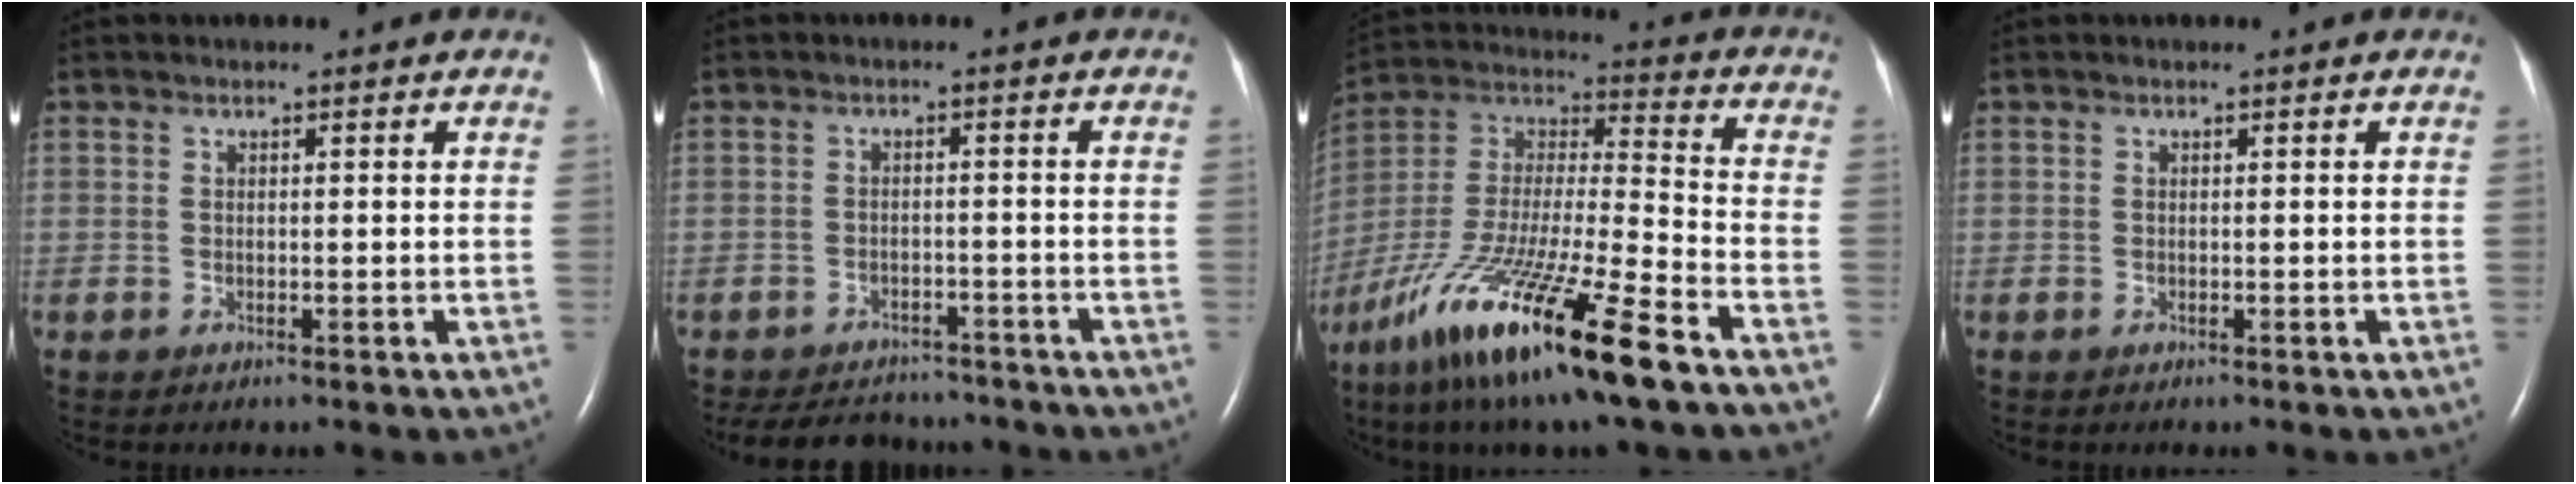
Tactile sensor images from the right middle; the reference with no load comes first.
{"total": 9.6, "force": [-8.7, 3.5, 2.2], "torque": [-0.043, 0.000, -0.114]}
{"total": 23.7, "force": [-14.5, 2.4, 18.6], "torque": [-0.365, -0.049, -0.262]}
{"total": 0.0}